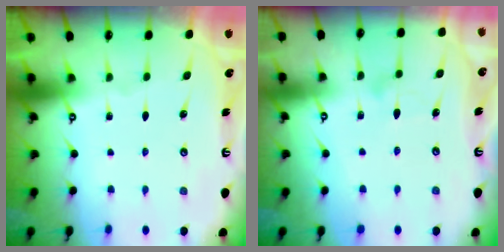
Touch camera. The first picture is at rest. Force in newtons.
{"total": 9.0, "press": 9.0, "slide": 0.4}